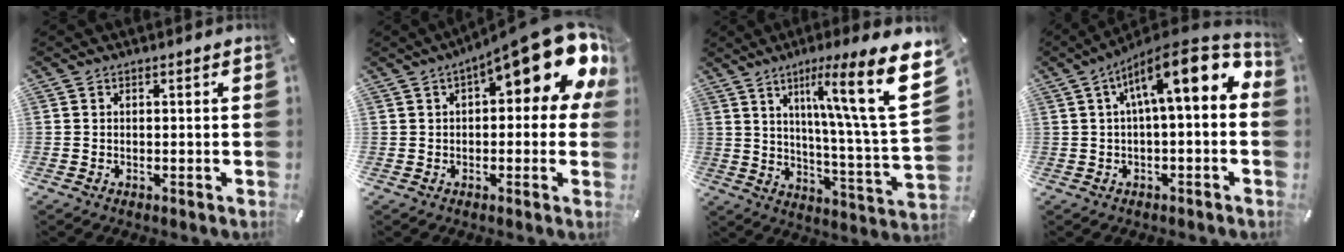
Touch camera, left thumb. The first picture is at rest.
{"total": 17.6, "force": [8.3, 6.2, 14.2], "torque": [-0.192, -0.061, 0.136]}
{"total": 22.1, "force": [9.4, 3.3, 19.8], "torque": [-0.296, -0.057, 0.128]}
{"total": 14.6, "force": [4.3, 4.8, 13.1], "torque": [-0.202, -0.023, 0.068]}